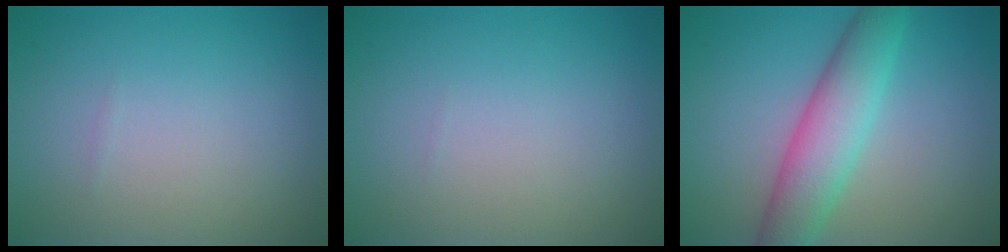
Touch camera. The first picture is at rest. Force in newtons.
{"total": 0.0}
{"total": 5.6, "press": 5.6, "slide": 0.3}